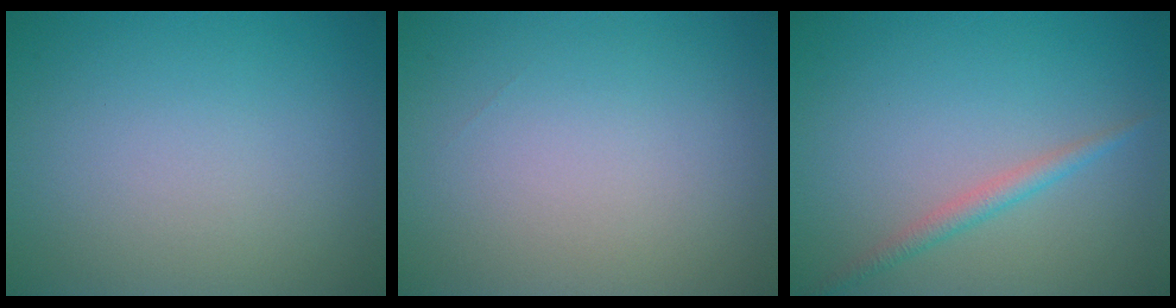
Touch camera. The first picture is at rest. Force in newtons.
{"total": 0.0}
{"total": 1.6, "press": 1.6, "slide": 0.1}